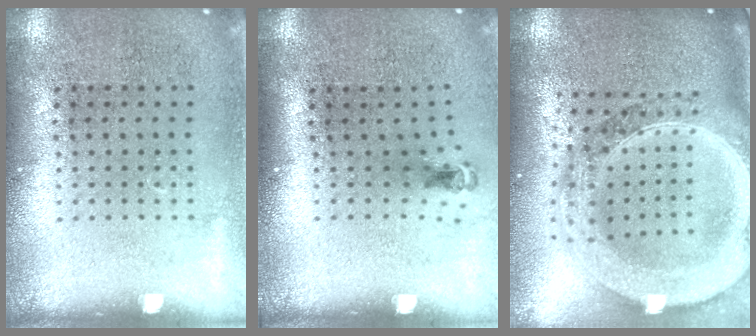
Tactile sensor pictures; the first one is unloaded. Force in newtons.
{"total": 0.7, "press": 0.3, "slide": 0.6}
{"total": 3.3, "press": 2.7, "slide": 1.9}